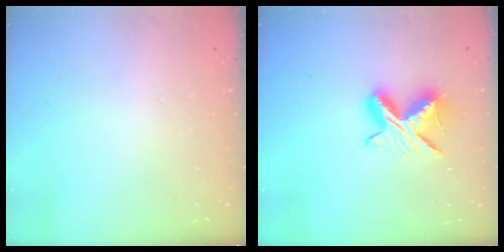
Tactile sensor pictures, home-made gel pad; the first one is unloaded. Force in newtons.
{"total": 9.3, "press": 9.3, "slide": 0.3}